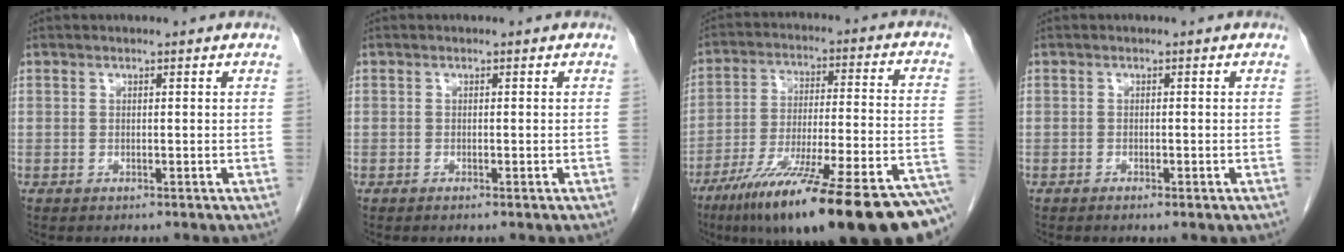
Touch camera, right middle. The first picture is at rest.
{"total": 0.8, "force": [-0.5, 0.0, 0.5], "torque": [-0.010, -0.001, -0.006]}
{"total": 28.5, "force": [-20.6, 2.0, 19.7], "torque": [-0.223, -0.022, -0.316]}
{"total": 1.6, "force": [-1.1, 0.3, 1.2], "torque": [-0.018, -0.001, -0.012]}